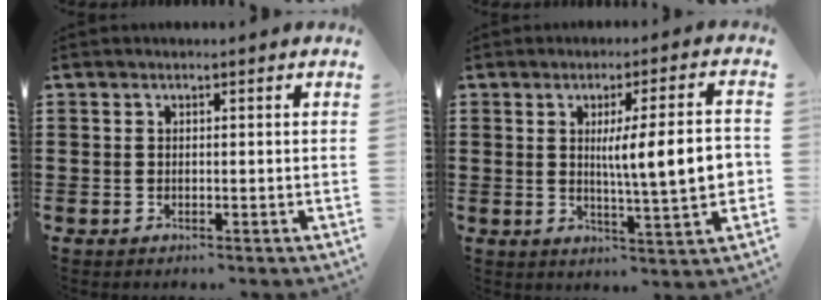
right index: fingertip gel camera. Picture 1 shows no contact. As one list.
[{"total": 9.9, "force": [0.6, 1.3, 9.8], "torque": [-0.160, -0.005, 0.004]}]